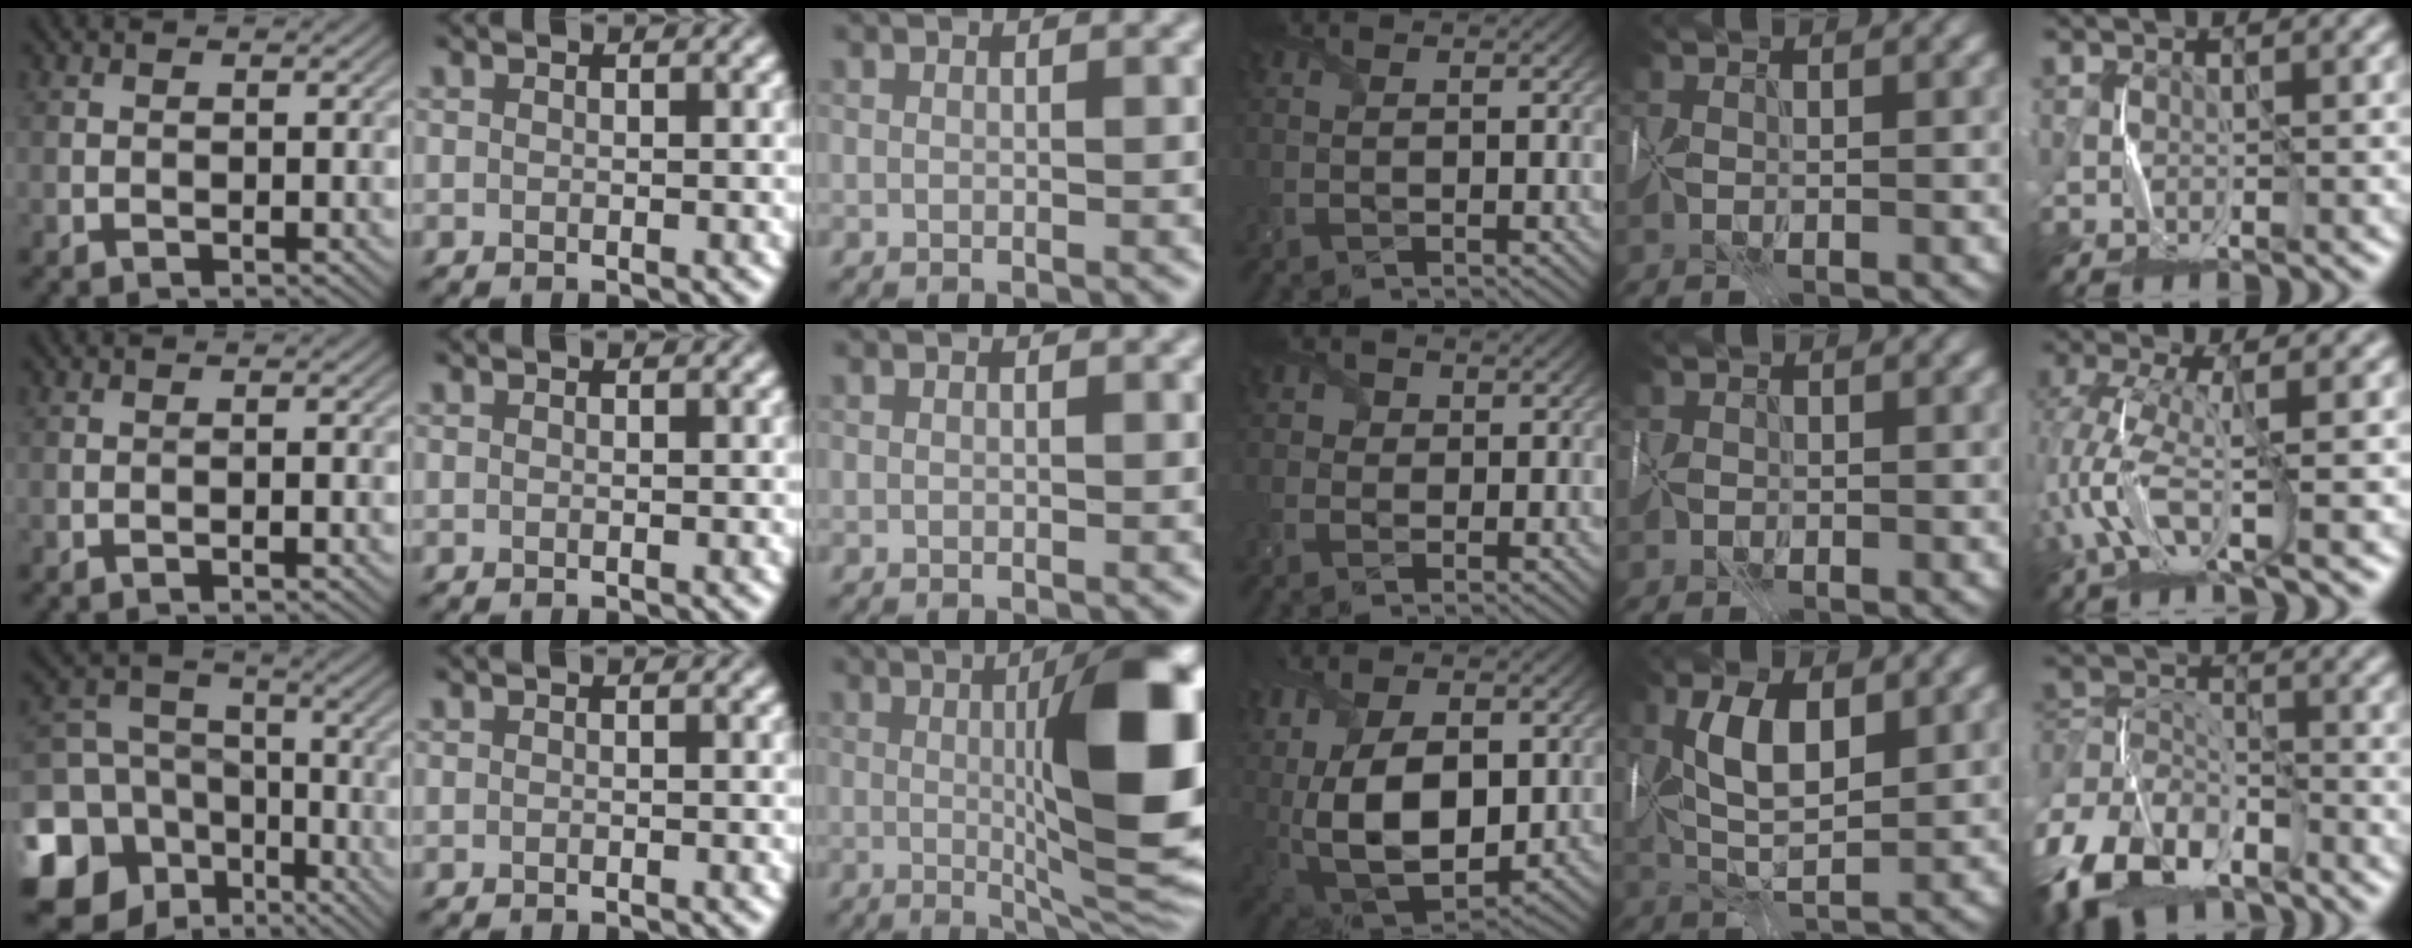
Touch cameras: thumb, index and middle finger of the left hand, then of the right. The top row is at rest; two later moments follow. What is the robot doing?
{"motion": "wrap", "object": "scarf"}